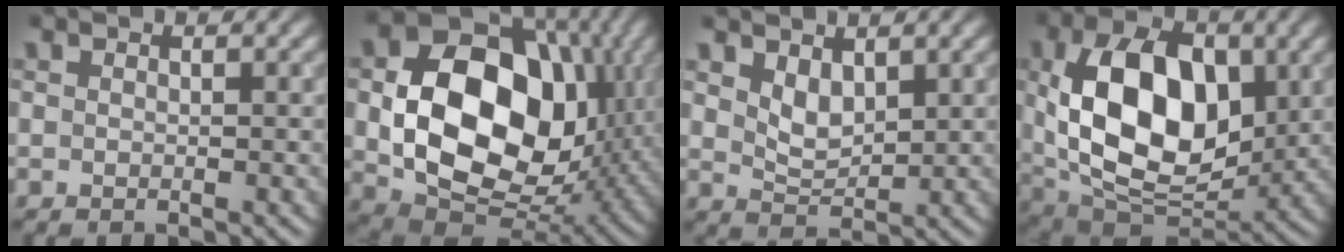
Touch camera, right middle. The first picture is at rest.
{"total": 15.2, "force": [0.9, 11.1, 10.4], "torque": [-0.172, -0.014, 0.019]}
{"total": 2.5, "force": [1.3, 1.4, 1.6], "torque": [-0.035, -0.007, 0.033]}
{"total": 13.3, "force": [1.5, 8.3, 10.2], "torque": [-0.173, 0.000, 0.029]}